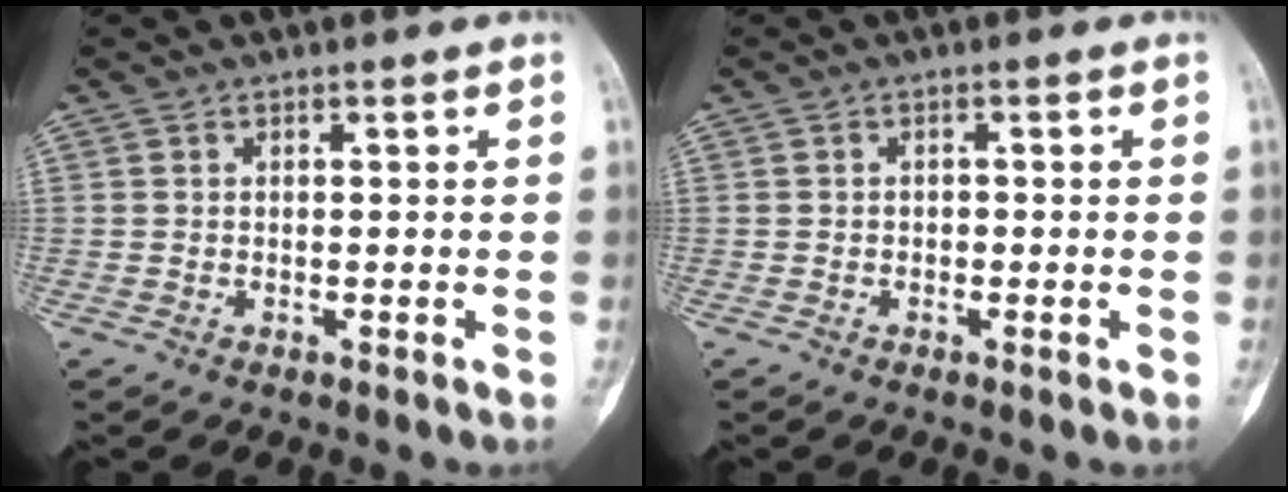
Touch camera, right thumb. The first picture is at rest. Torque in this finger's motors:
{"motor_torque": [-0.60, -0.19, -0.28, 0.11, -0.02]}